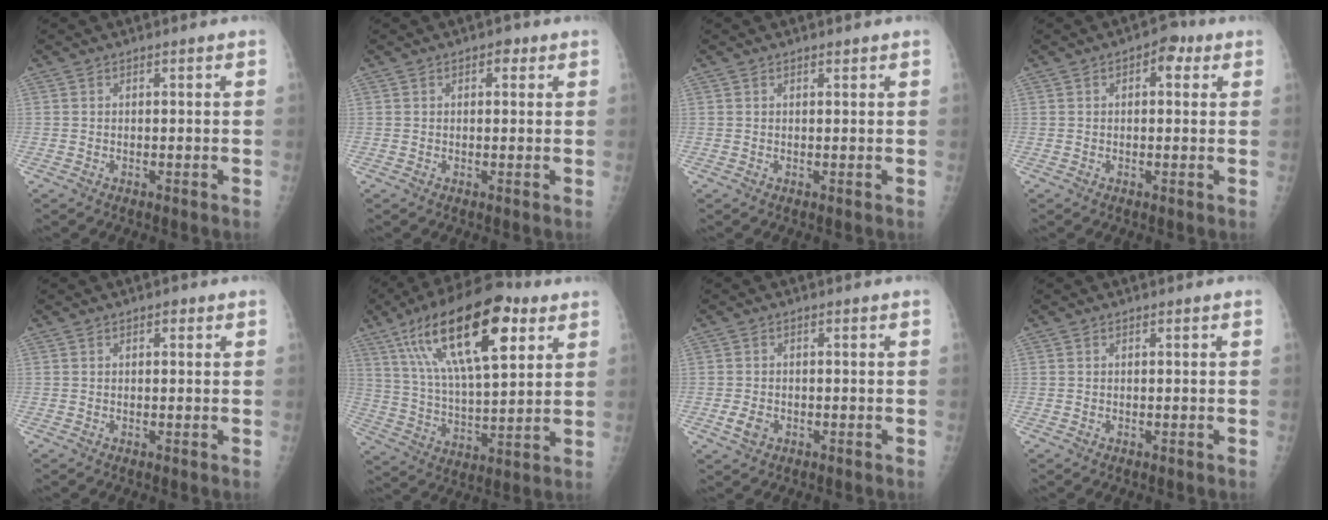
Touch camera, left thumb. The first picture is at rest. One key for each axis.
{"total": 2.0, "fx": 1.0, "fy": 1.2, "fz": 1.2, "tx": -0.005, "ty": 0.000, "tz": 0.009}
{"total": 0.6, "fx": 0.5, "fy": 0.2, "fz": 0.3, "tx": -0.006, "ty": -0.003, "tz": 0.007}
{"total": 4.2, "fx": 1.6, "fy": 2.5, "fz": 3.0, "tx": -0.019, "ty": 0.003, "tz": 0.014}
{"total": 1.2, "fx": 0.6, "fy": 0.7, "fz": 0.8, "tx": -0.006, "ty": 0.000, "tz": 0.006}
{"total": 24.1, "fx": 11.3, "fy": 9.3, "fz": 19.1, "tx": -0.311, "ty": -0.019, "tz": 0.191}
{"total": 2.7, "fx": -0.9, "fy": 2.0, "fz": 1.6, "tx": -0.029, "ty": 0.000, "tz": -0.013}
{"total": 0.0}